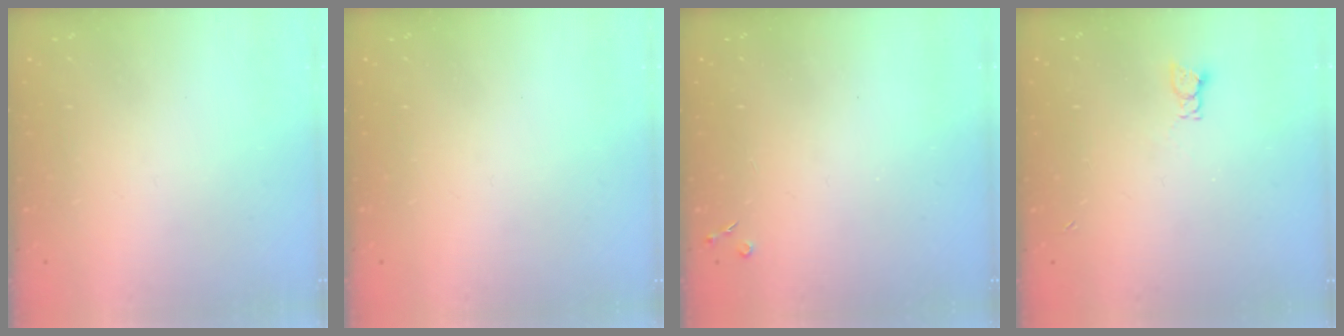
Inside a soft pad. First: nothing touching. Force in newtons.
{"total": 0.0}
{"total": 2.8, "press": 2.8, "slide": 0.5}
{"total": 2.0, "press": 2.0, "slide": 0.3}